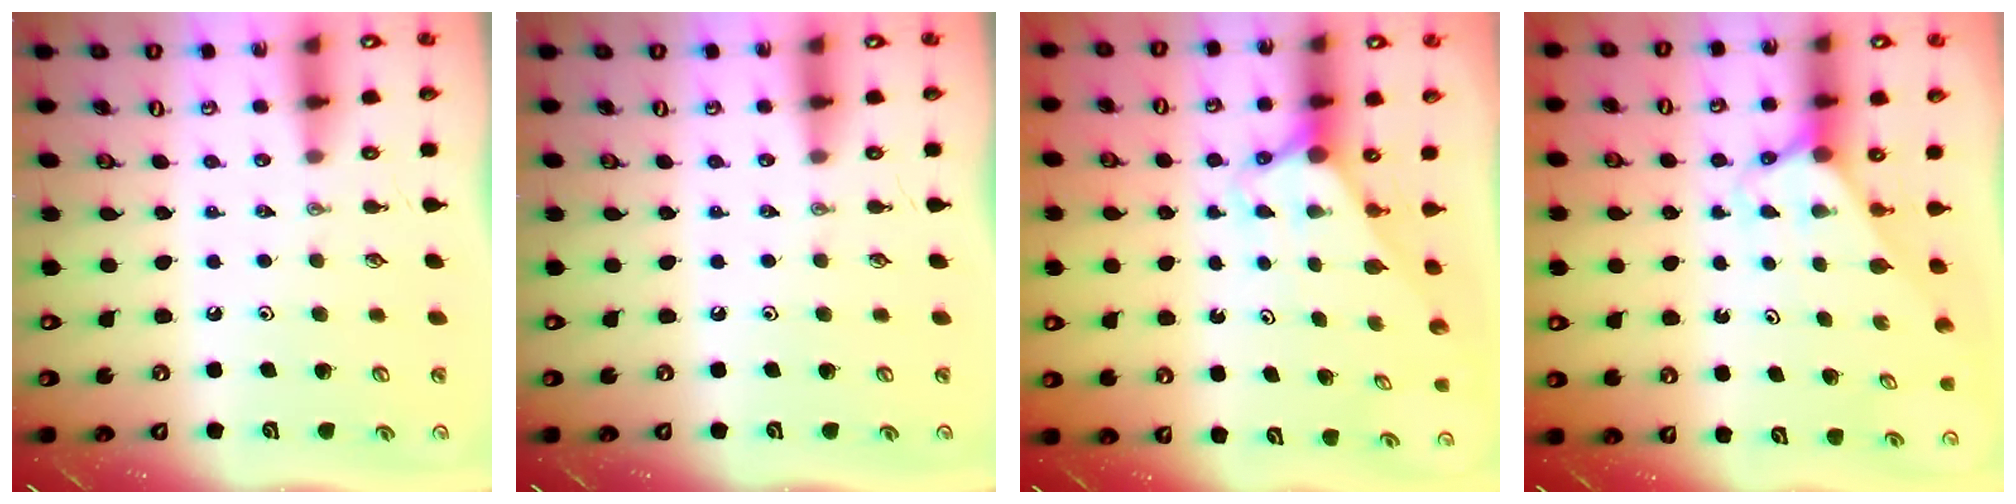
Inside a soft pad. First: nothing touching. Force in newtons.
{"total": 0.0}
{"total": 2.7, "press": 2.7, "slide": 0.0}
{"total": 2.4, "press": 2.4, "slide": 0.1}